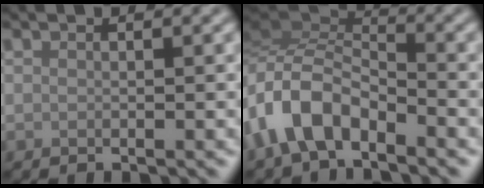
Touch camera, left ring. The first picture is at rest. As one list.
[{"total": 6.2, "force": [-3.8, 3.2, 3.8], "torque": [-0.070, 0.004, -0.089]}]